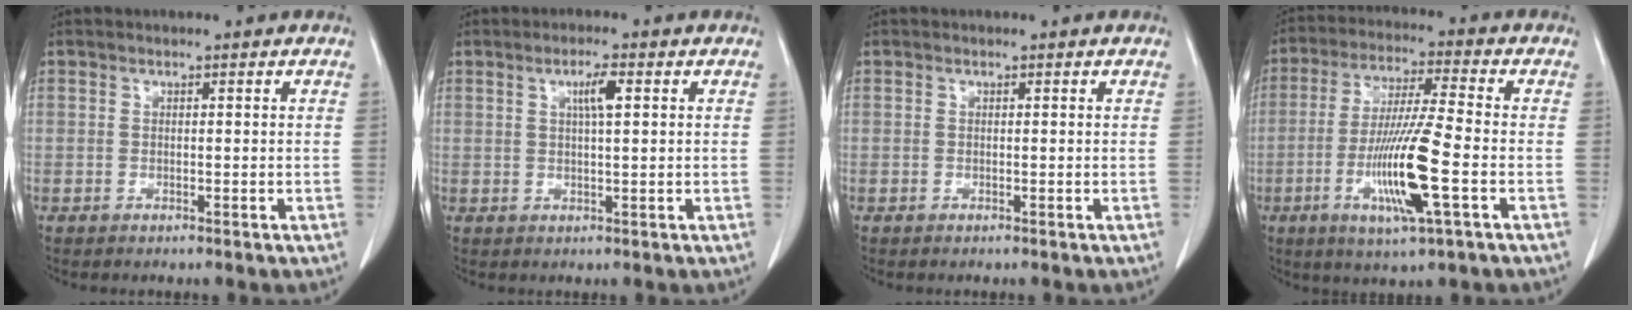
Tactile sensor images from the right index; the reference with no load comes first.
{"total": 3.2, "force": [1.1, 0.3, 3.0], "torque": [-0.054, 0.001, 0.018]}
{"total": 0.0}
{"total": 12.9, "force": [-3.6, 0.1, 12.4], "torque": [-0.239, -0.016, -0.068]}